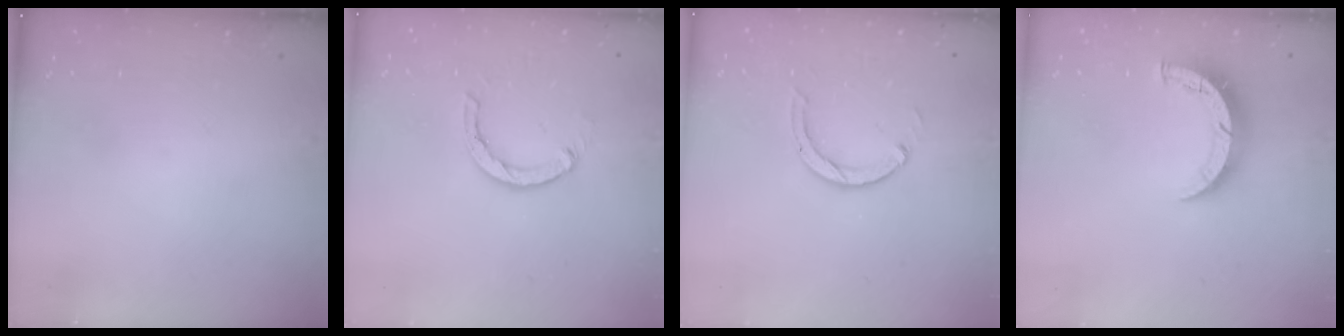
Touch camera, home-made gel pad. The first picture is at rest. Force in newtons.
{"total": 4.0, "press": 4.0, "slide": 0.4}
{"total": 3.0, "press": 3.0, "slide": 0.3}
{"total": 9.0, "press": 9.0, "slide": 0.7}